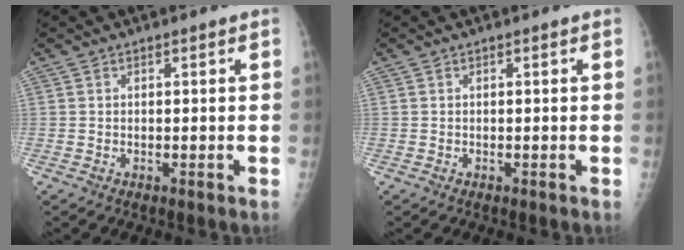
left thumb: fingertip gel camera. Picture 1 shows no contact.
{"total": 0.0}